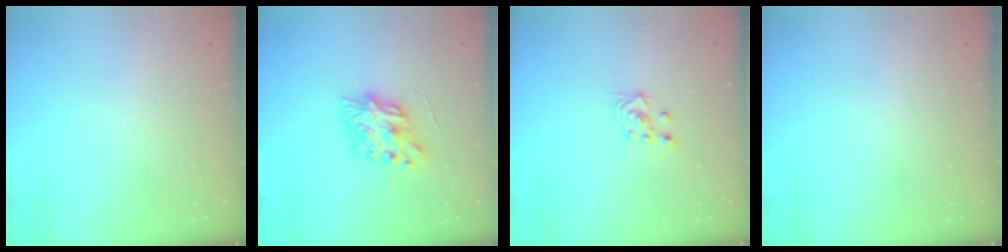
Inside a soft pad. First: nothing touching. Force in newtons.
{"total": 8.6, "press": 8.6, "slide": 1.0}
{"total": 3.6, "press": 3.3, "slide": 1.5}
{"total": 0.0}